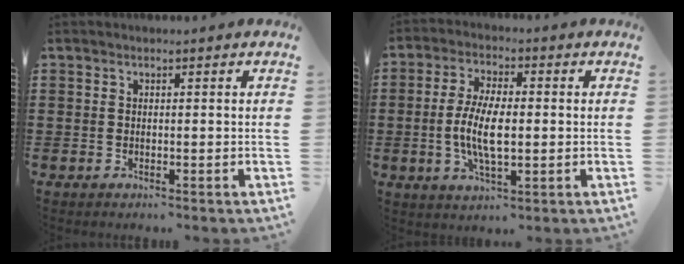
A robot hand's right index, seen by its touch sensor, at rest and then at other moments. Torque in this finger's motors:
{"motor_torque": [2.14, 0.00, 0.87, 0.19]}